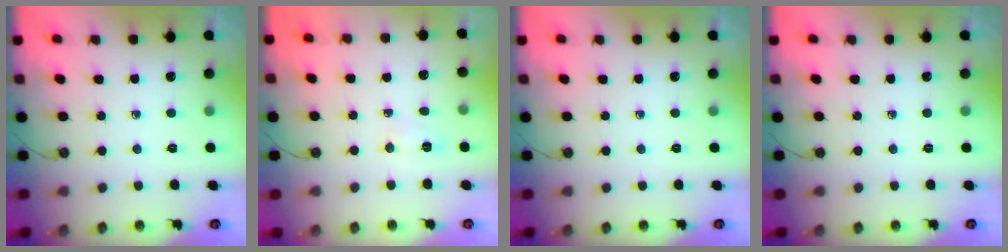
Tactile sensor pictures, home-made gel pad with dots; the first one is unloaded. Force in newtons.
{"total": 4.0, "press": 3.9, "slide": 0.5}
{"total": 0.0}
{"total": 0.0}